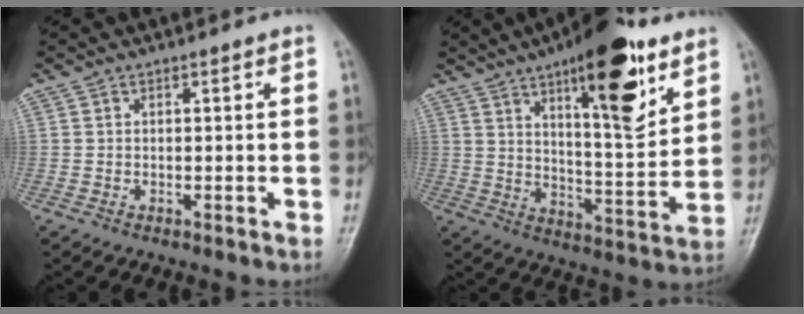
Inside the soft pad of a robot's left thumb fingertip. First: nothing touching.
{"total": 19.0, "force": [10.4, 5.9, 14.7], "torque": [-0.185, -0.052, 0.161]}